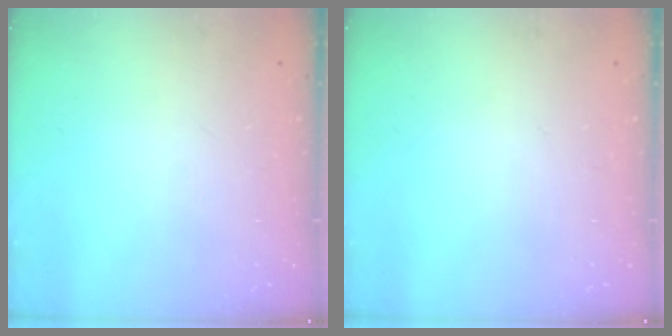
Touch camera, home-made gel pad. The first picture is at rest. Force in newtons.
{"total": 0.0}